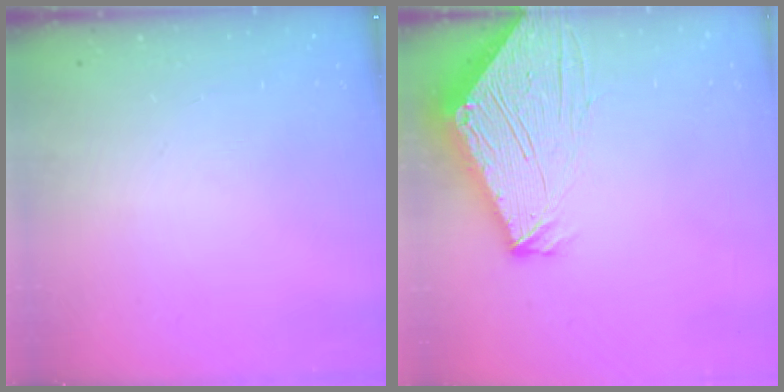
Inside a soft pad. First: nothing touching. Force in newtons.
{"total": 13.1, "press": 13.0, "slide": 1.8}